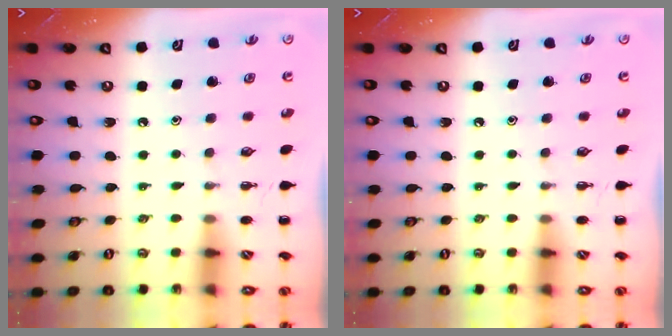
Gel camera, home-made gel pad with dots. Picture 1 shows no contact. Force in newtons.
{"total": 0.0}